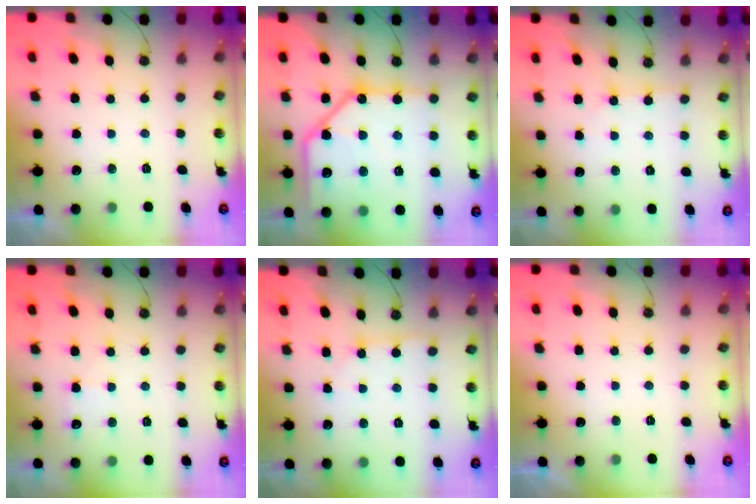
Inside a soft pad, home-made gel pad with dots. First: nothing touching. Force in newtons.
{"total": 20.2, "press": 20.0, "slide": 2.5}
{"total": 3.1, "press": 3.1, "slide": 0.4}
{"total": 3.6, "press": 3.6, "slide": 0.4}
{"total": 2.6, "press": 2.6, "slide": 0.3}
{"total": 0.0}